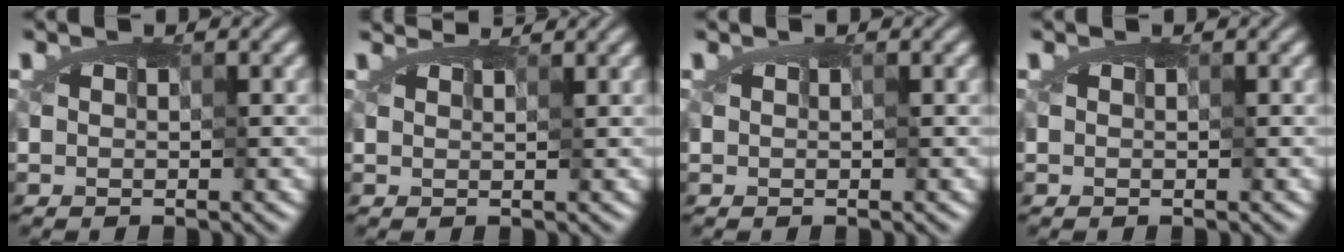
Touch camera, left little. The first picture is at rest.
{"total": 1.7, "force": [1.7, 0.3, 0.3], "torque": [-0.021, -0.004, 0.037]}
{"total": 0.0}
{"total": 0.0}